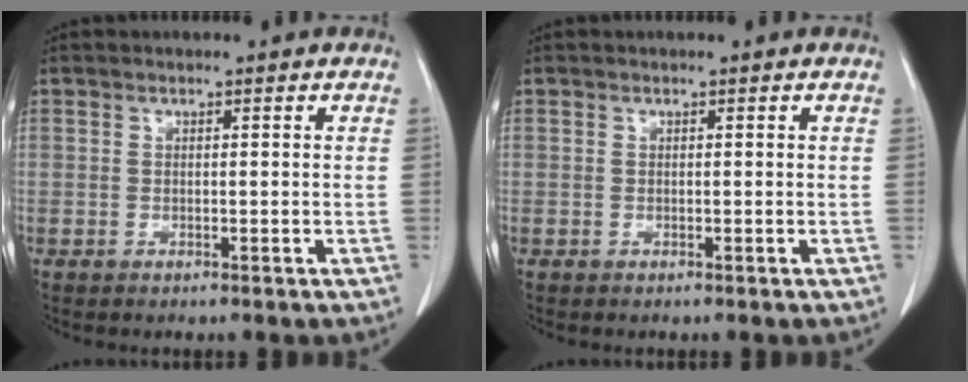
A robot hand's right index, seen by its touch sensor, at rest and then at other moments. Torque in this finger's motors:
{"motor_torque": [0.16, -0.10, 0.02, -0.01]}